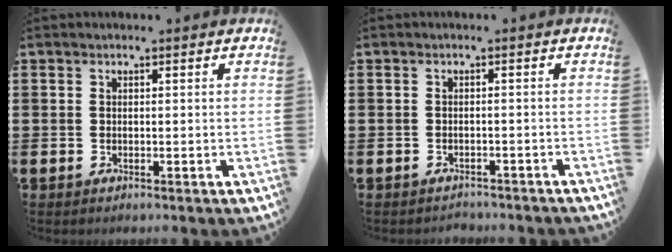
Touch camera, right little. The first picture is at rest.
{"total": 1.0, "force": [-1.0, 0.1, -0.1], "torque": [-0.005, 0.002, -0.021]}